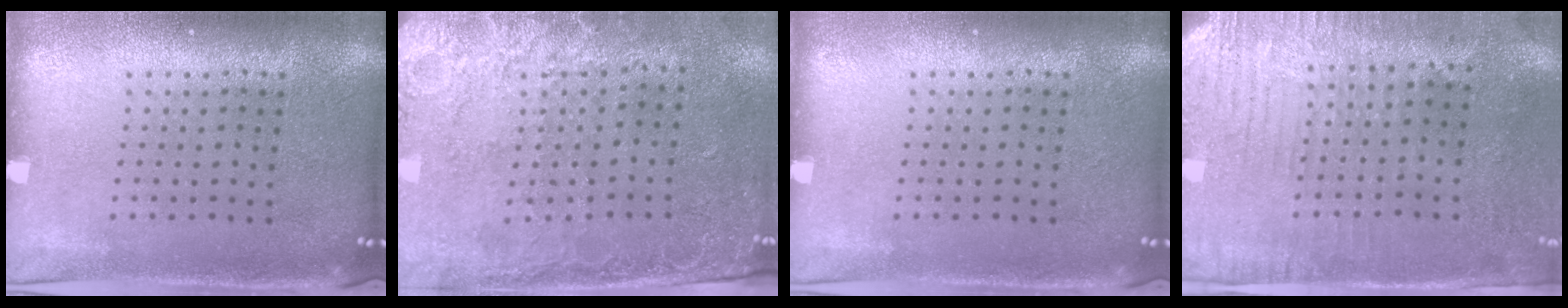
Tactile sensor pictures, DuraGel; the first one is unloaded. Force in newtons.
{"total": 2.5, "press": 2.1, "slide": 1.4}
{"total": 0.0}
{"total": 3.0, "press": 2.5, "slide": 1.6}